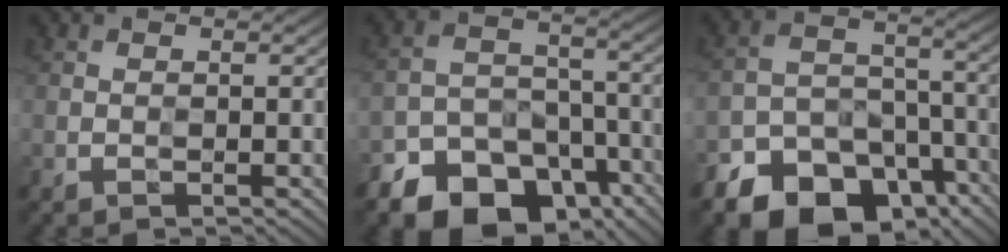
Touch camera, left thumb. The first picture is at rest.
{"total": 13.0, "force": [-9.6, 7.7, 4.0], "torque": [-0.082, -0.017, -0.156]}
{"total": 14.3, "force": [-10.7, 8.3, 4.5], "torque": [-0.102, -0.025, -0.167]}